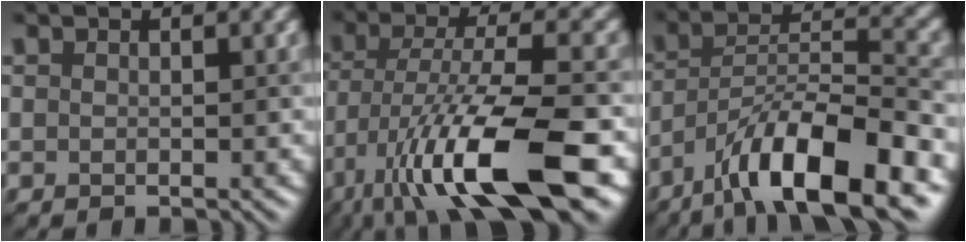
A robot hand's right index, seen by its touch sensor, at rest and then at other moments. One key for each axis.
{"total": 12.6, "fx": -6.0, "fy": 3.5, "fz": 10.5, "tx": -0.194, "ty": -0.006, "tz": -0.106}
{"total": 11.1, "fx": -6.8, "fy": 3.1, "fz": 8.2, "tx": -0.128, "ty": 0.015, "tz": -0.125}